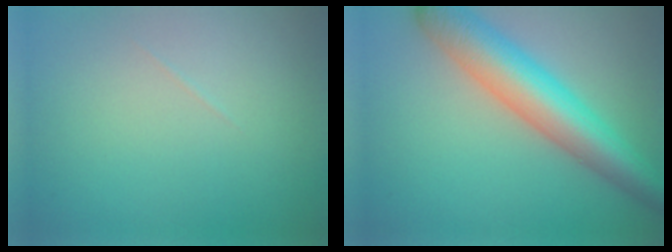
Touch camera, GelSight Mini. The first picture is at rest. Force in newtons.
{"total": 7.6, "press": 7.6, "slide": 0.3}